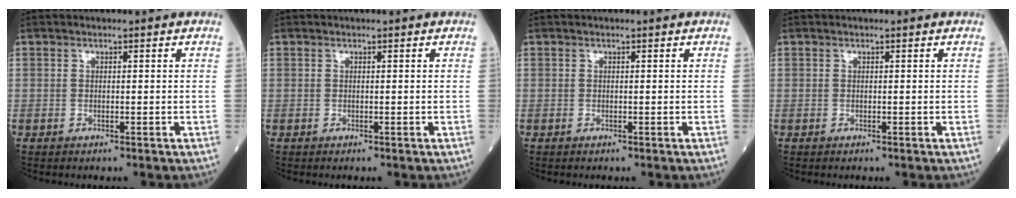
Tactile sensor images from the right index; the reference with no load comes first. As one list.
[{"total": 0.0}, {"total": 0.0}, {"total": 0.0}]